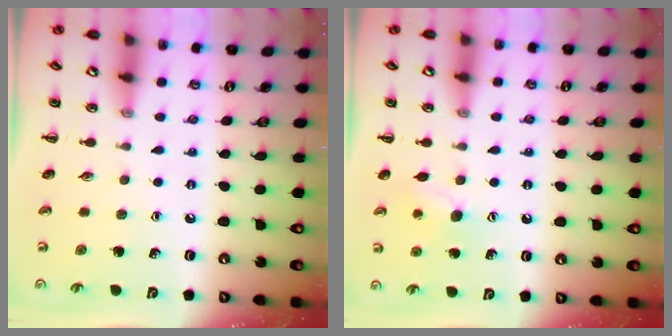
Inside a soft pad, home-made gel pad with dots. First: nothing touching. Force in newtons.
{"total": 7.6, "press": 7.4, "slide": 1.5}